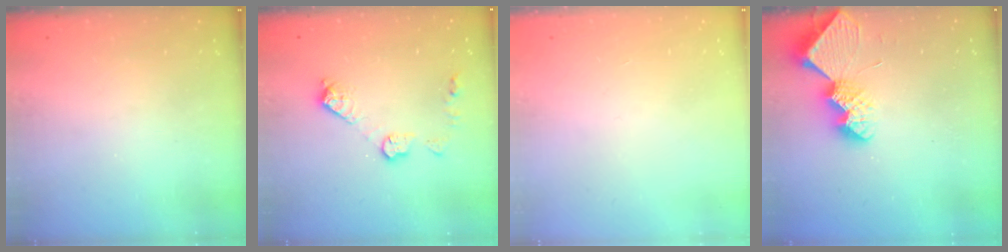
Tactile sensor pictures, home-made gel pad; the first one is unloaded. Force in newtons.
{"total": 9.9, "press": 9.9, "slide": 0.6}
{"total": 0.0}
{"total": 8.7, "press": 8.7, "slide": 0.6}